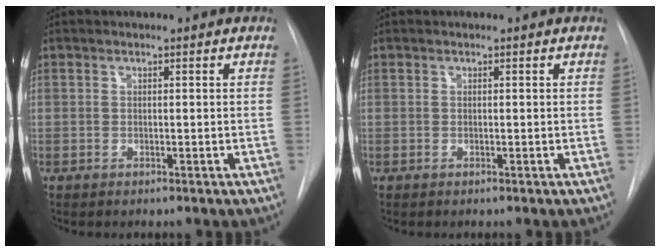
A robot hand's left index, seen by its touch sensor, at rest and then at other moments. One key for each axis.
{"total": 0.0}